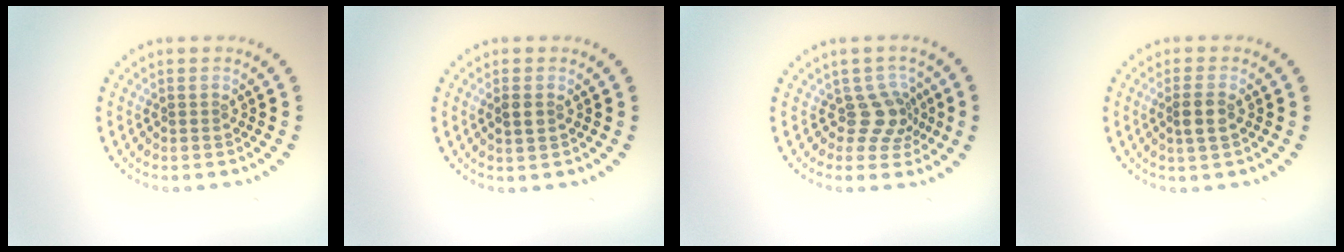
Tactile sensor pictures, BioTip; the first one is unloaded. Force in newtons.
{"total": 1.3, "press": 1.3, "slide": 0.0}
{"total": 2.8, "press": 2.0, "slide": 2.0}
{"total": 1.9, "press": 1.8, "slide": 0.7}